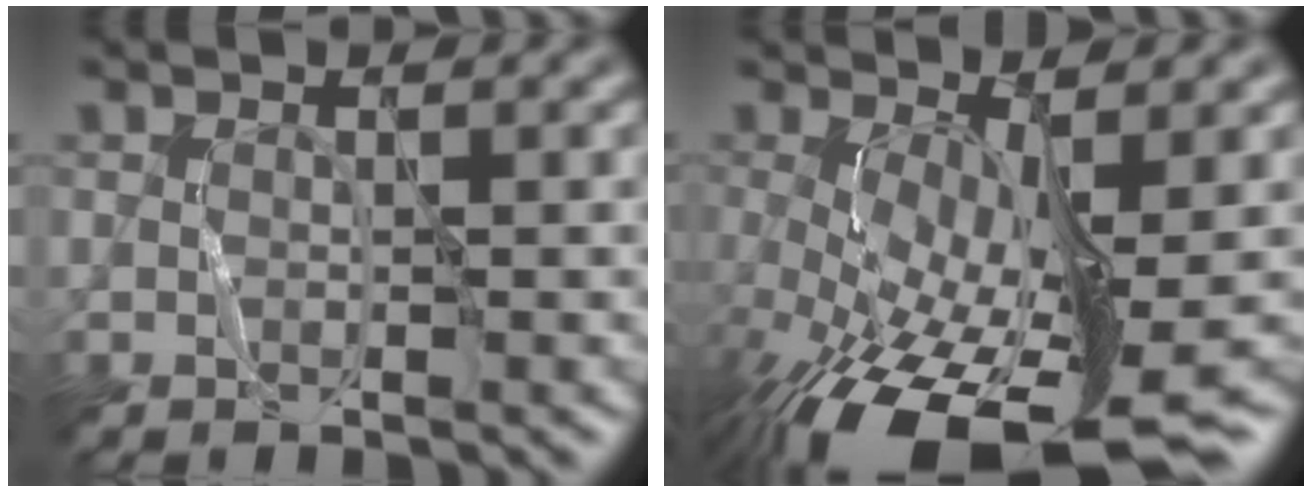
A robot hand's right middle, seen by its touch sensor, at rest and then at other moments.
{"total": 11.4, "force": [-4.2, 3.7, 9.9], "torque": [-0.188, -0.031, -0.055]}